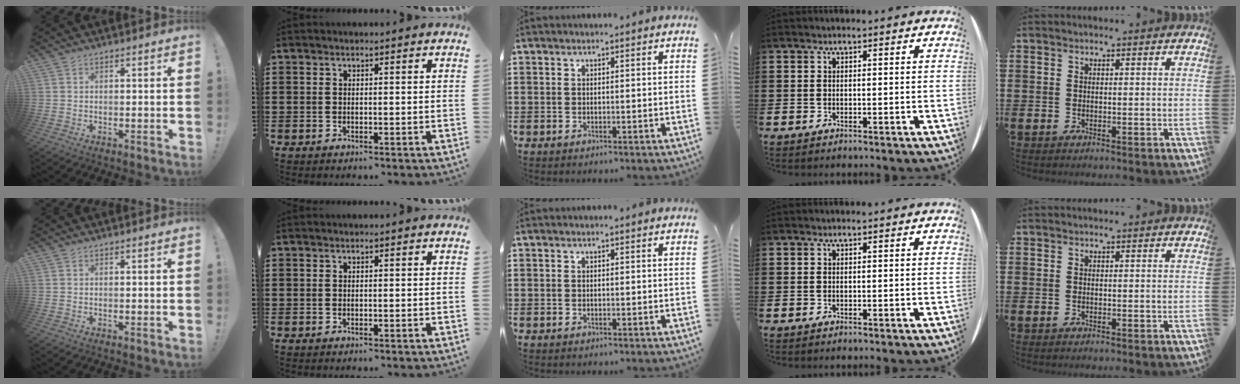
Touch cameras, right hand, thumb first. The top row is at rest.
{}